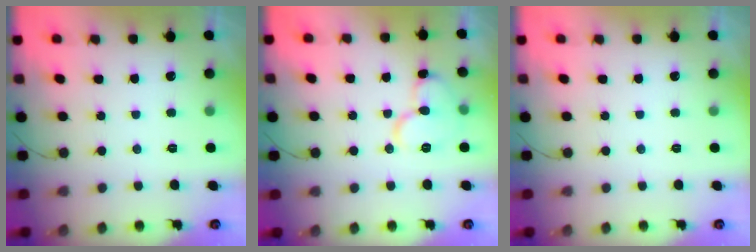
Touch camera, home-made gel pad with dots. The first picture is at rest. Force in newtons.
{"total": 11.4, "press": 11.3, "slide": 1.2}
{"total": 0.0}